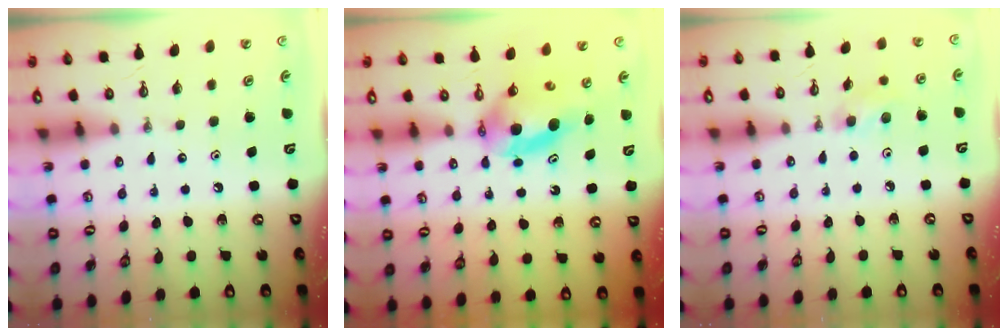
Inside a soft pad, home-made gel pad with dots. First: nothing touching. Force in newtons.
{"total": 6.1, "press": 5.9, "slide": 1.6}
{"total": 7.5, "press": 6.4, "slide": 4.0}